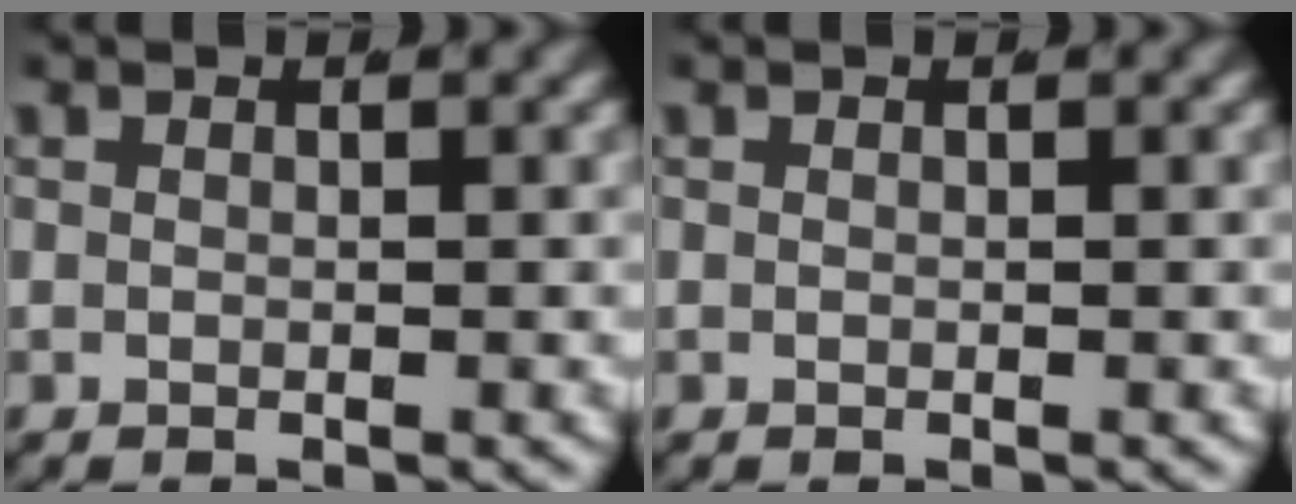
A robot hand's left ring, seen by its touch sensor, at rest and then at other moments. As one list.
[{"total": 0.0}]